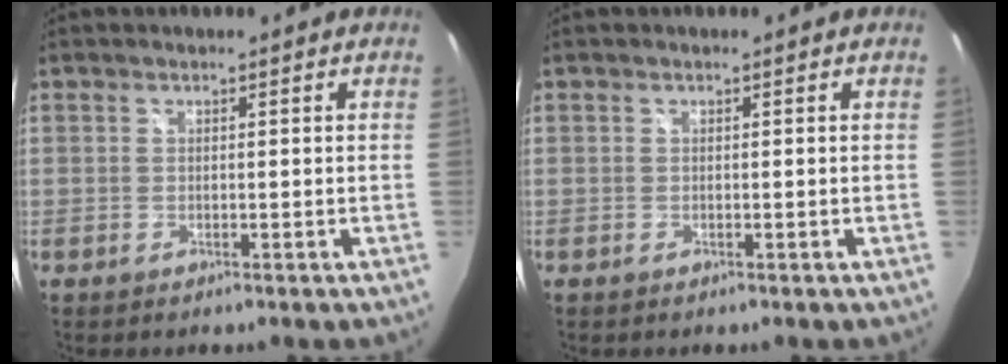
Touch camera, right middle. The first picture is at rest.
{"total": 0.0}